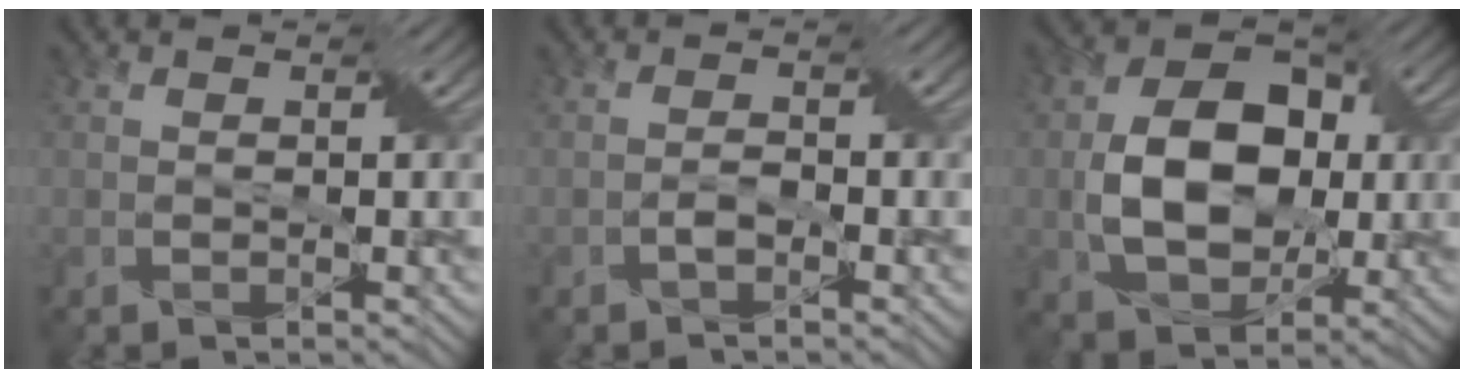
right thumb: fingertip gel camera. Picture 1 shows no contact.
{"total": 1.4, "force": [-0.9, 0.5, 0.9], "torque": [-0.019, 0.005, -0.018]}
{"total": 11.5, "force": [-0.4, 8.0, 8.2], "torque": [-0.160, 0.004, -0.006]}